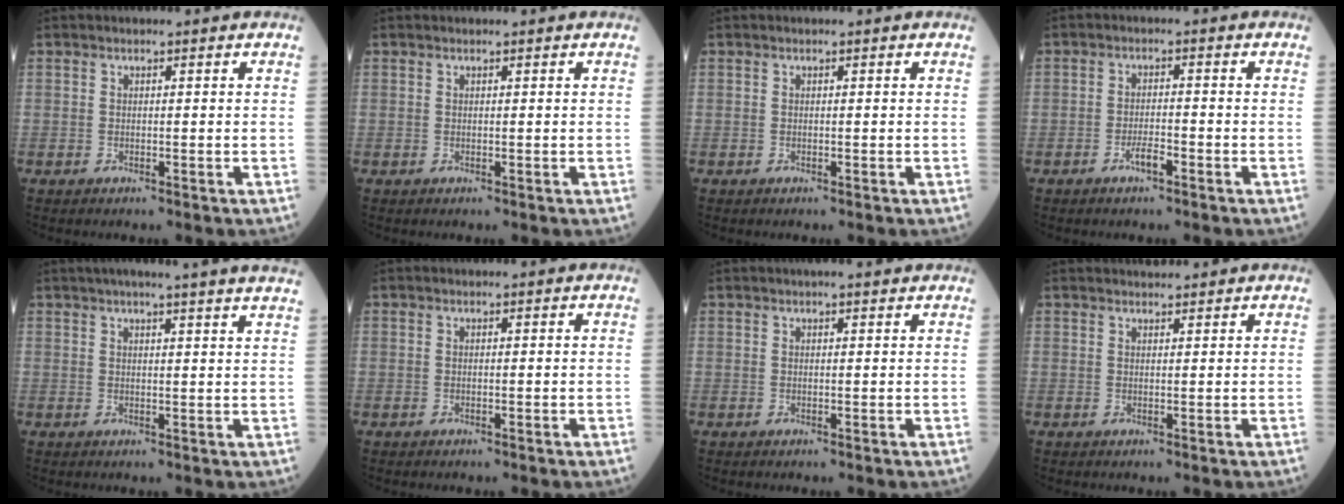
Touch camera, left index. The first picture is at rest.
{"total": 0.6, "force": [0.6, 0.0, 0.1], "torque": [-0.006, 0.011, 0.010]}
{"total": 0.0}
{"total": 2.6, "force": [-1.7, 0.5, 1.9], "torque": [-0.037, 0.001, -0.031]}
{"total": 13.7, "force": [11.9, -0.7, 6.8], "torque": [-0.103, 0.009, 0.135]}
{"total": 0.0}
{"total": 2.4, "force": [2.0, 0.3, 1.2], "torque": [-0.018, 0.015, 0.027]}
{"total": 2.2, "force": [2.2, 0.1, 0.4], "torque": [-0.006, 0.018, 0.037]}